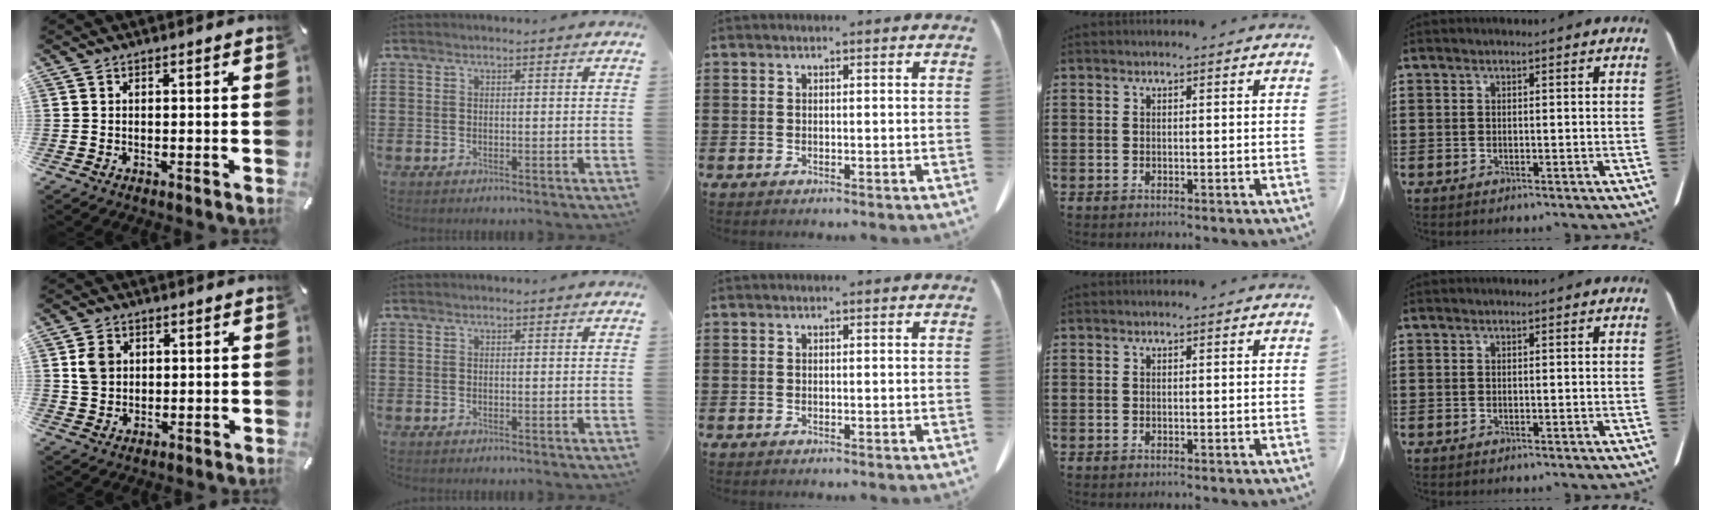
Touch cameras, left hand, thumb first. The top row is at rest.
{"thumb": {"total": 5.2, "force": [1.2, 4.8, 1.5], "torque": [-0.023, 0.005, 0.022]}}